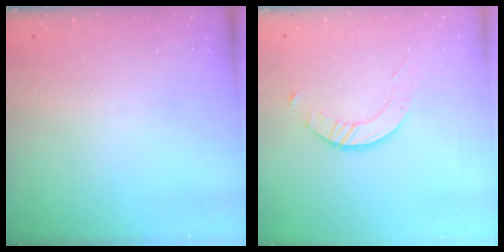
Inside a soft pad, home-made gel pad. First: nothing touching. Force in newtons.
{"total": 2.4, "press": 2.4, "slide": 0.3}